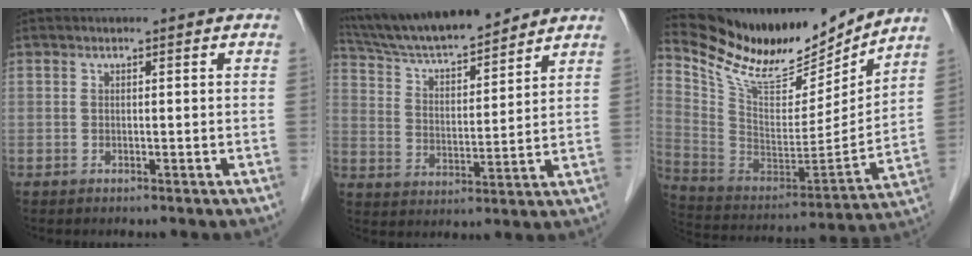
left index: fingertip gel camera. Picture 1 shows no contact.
{"total": 16.0, "force": [14.5, 2.2, 6.4], "torque": [-0.115, 0.015, 0.250]}
{"total": 19.9, "force": [18.0, 4.4, 7.5], "torque": [-0.151, -0.038, 0.306]}